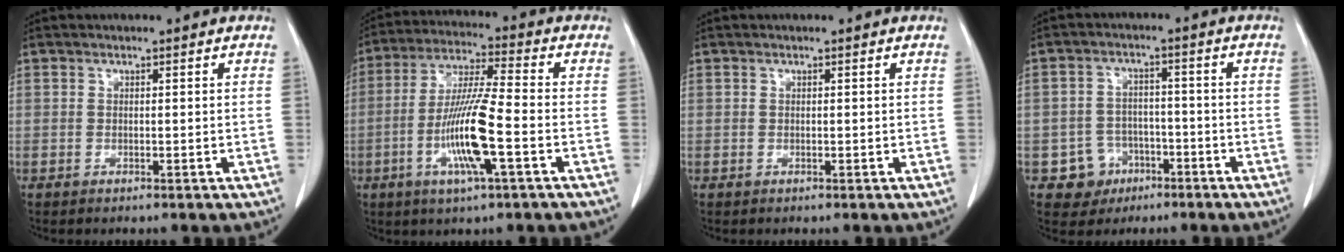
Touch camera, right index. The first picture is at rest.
{"total": 12.1, "force": [-3.6, 0.4, 11.5], "torque": [-0.228, -0.009, -0.071]}
{"total": 0.0}
{"total": 5.8, "force": [-2.7, 5.1, 0.5], "torque": [0.002, 0.014, -0.037]}